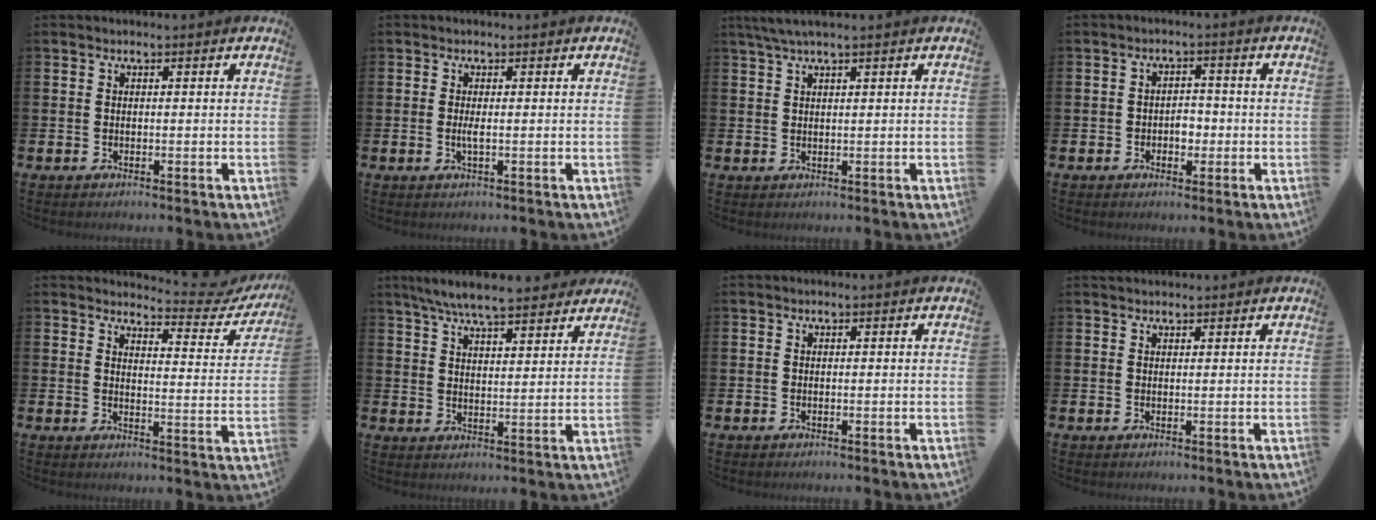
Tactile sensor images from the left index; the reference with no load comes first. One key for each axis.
{"total": 1.2, "fx": -0.1, "fy": 0.1, "fz": 1.2, "tx": -0.029, "ty": 0.000, "tz": -0.001}
{"total": 2.6, "fx": 2.1, "fy": 0.1, "fz": 1.6, "tx": -0.041, "ty": 0.002, "tz": 0.039}
{"total": 2.5, "fx": -0.7, "fy": 1.8, "fz": 1.5, "tx": -0.014, "ty": -0.002, "tz": -0.021}
{"total": 3.7, "fx": 3.5, "fy": 0.9, "fz": 1.1, "tx": -0.017, "ty": -0.031, "tz": 0.051}
{"total": 7.2, "fx": 6.7, "fy": 0.9, "fz": 2.6, "tx": -0.068, "ty": -0.028, "tz": 0.120}
{"total": 0.0}
{"total": 1.0, "fx": 0.9, "fy": 0.2, "fz": 0.1, "tx": 0.006, "ty": -0.002, "tz": 0.016}